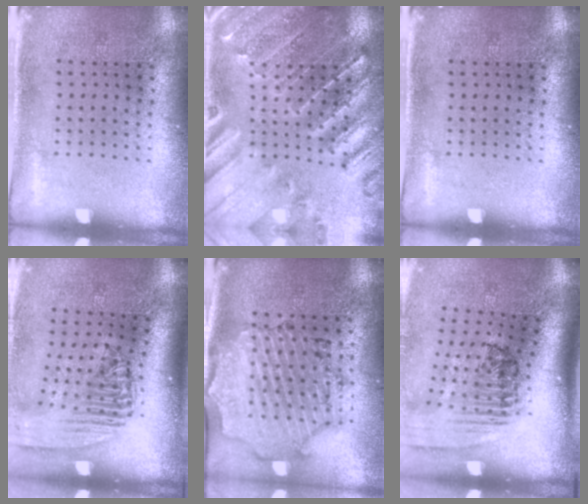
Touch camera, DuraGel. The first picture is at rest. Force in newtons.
{"total": 1.3, "press": 1.3, "slide": 0.4}
{"total": 0.0}
{"total": 2.4, "press": 1.8, "slide": 1.5}
{"total": 1.7, "press": 1.7, "slide": 0.3}
{"total": 2.5, "press": 1.7, "slide": 1.8}